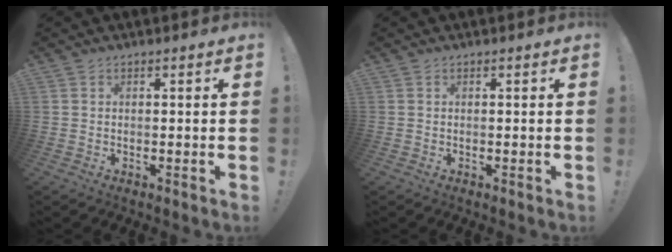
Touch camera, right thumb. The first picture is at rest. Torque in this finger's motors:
{"motor_torque": [-0.04, 0.00, -0.02, 0.01, 0.01]}